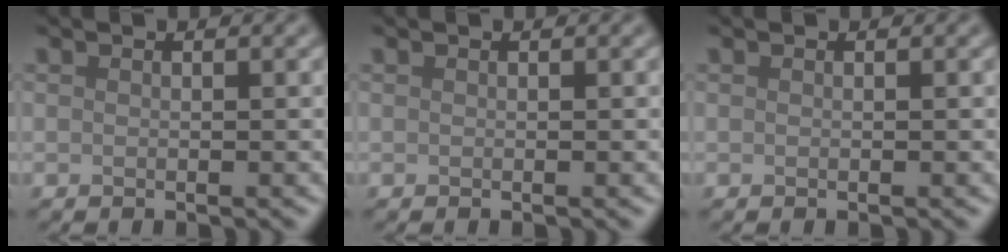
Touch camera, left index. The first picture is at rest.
{"total": 0.0}
{"total": 0.0}